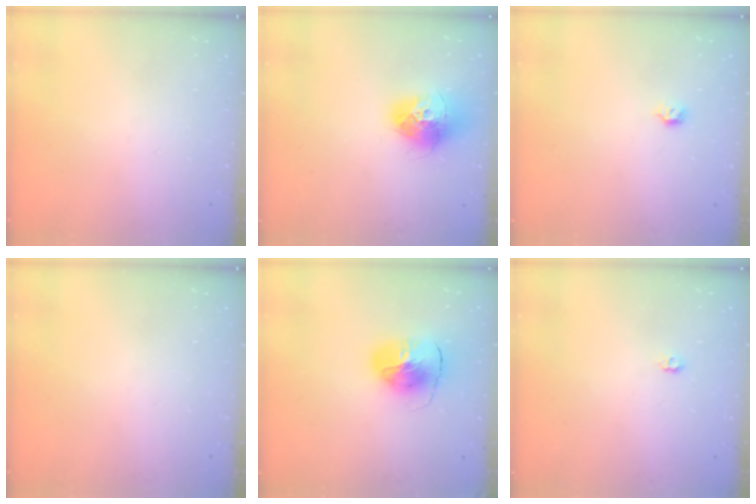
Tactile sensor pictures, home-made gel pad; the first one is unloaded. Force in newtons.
{"total": 14.1, "press": 14.1, "slide": 1.3}
{"total": 3.2, "press": 3.1, "slide": 0.7}
{"total": 0.0}
{"total": 11.3, "press": 11.2, "slide": 1.4}
{"total": 3.5, "press": 3.5, "slide": 0.4}